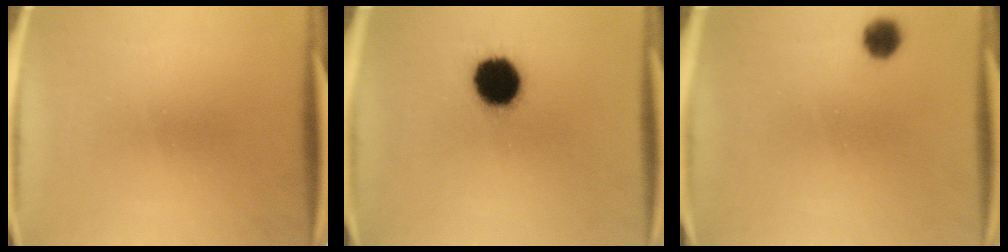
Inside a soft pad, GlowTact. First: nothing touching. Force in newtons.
{"total": 13.9}
{"total": 4.2}